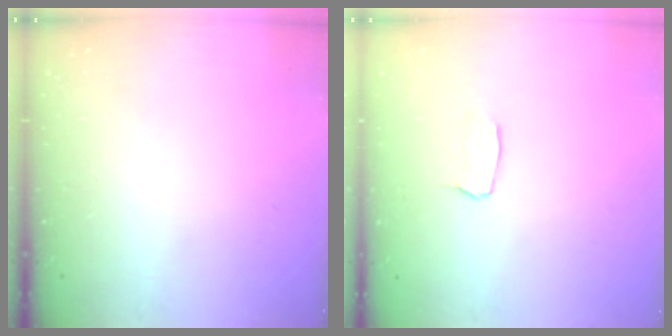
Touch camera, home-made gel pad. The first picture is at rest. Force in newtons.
{"total": 2.9, "press": 2.9, "slide": 0.2}